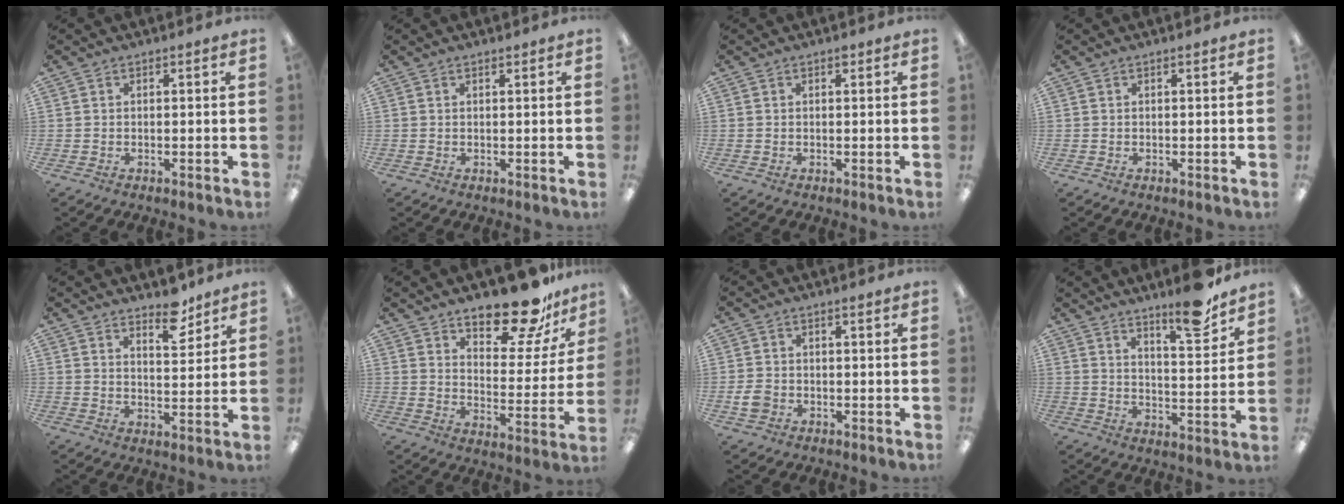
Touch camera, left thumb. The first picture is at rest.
{"total": 0.6, "force": [0.5, 0.1, 0.2], "torque": [-0.005, 0.001, 0.009]}
{"total": 0.6, "force": [0.5, 0.2, 0.3], "torque": [-0.006, 0.003, 0.008]}
{"total": 0.0}
{"total": 6.8, "force": [5.7, 2.5, 2.8], "torque": [-0.013, -0.044, 0.095]}
{"total": 17.3, "force": [14.2, 6.2, 7.8], "torque": [-0.106, -0.103, 0.242]}
{"total": 3.2, "force": [-0.8, 2.6, 1.8], "torque": [-0.037, 0.005, -0.015]}
{"total": 11.6, "force": [9.1, 2.3, 6.8], "torque": [-0.083, -0.062, 0.149]}